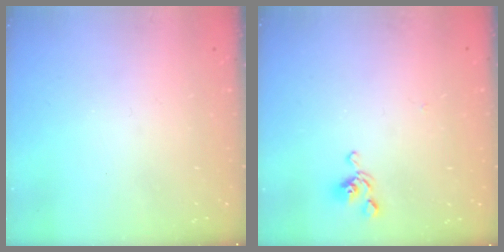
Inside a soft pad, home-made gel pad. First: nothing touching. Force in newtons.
{"total": 5.5, "press": 5.5, "slide": 0.5}